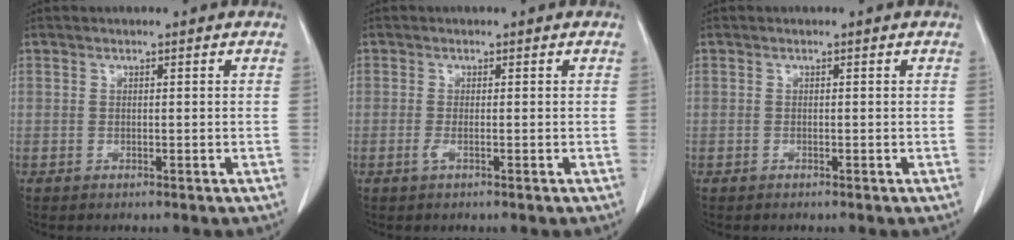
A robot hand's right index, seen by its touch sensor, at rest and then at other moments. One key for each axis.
{"total": 1.1, "fx": -0.5, "fy": -0.1, "fz": 1.0, "tx": -0.021, "ty": -0.002, "tz": -0.011}
{"total": 0.0}